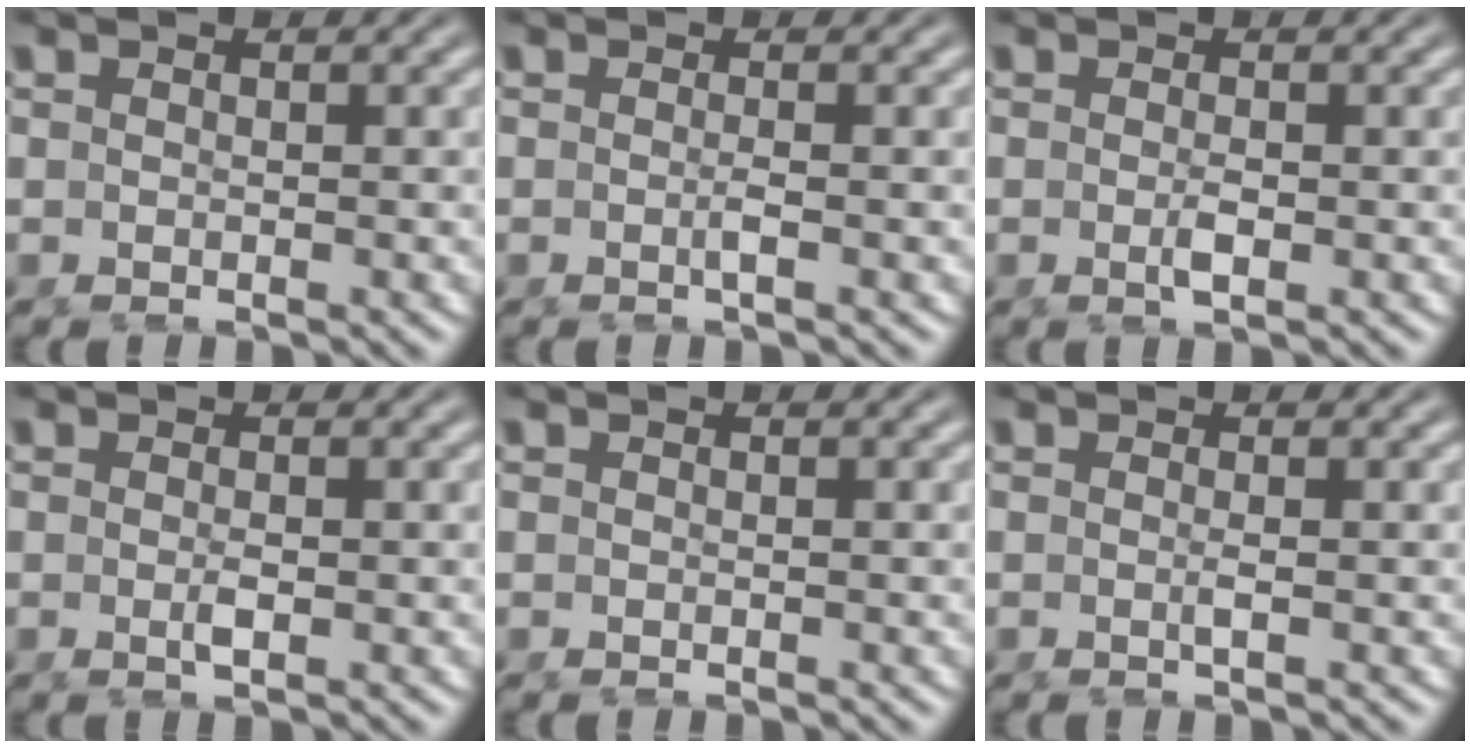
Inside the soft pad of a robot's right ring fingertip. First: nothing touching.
{"total": 0.9, "force": [-0.4, -0.4, 0.7], "torque": [-0.009, -0.001, -0.008]}
{"total": 1.1, "force": [-0.4, 0.0, 1.0], "torque": [-0.013, -0.003, -0.007]}
{"total": 1.0, "force": [-0.3, -0.1, 0.9], "torque": [-0.013, -0.004, -0.004]}
{"total": 0.0}
{"total": 0.8, "force": [-0.2, -0.5, 0.6], "torque": [-0.010, -0.004, -0.003]}